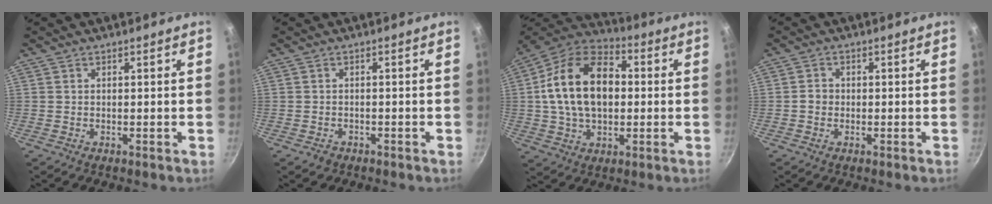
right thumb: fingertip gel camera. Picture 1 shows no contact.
{"total": 1.5, "force": [-0.9, 1.1, 0.4], "torque": [-0.010, 0.009, -0.009]}
{"total": 19.2, "force": [1.5, 12.5, 14.5], "torque": [-0.227, 0.029, 0.013]}
{"total": 2.0, "force": [-0.4, 1.7, 0.8], "torque": [-0.004, 0.009, -0.009]}